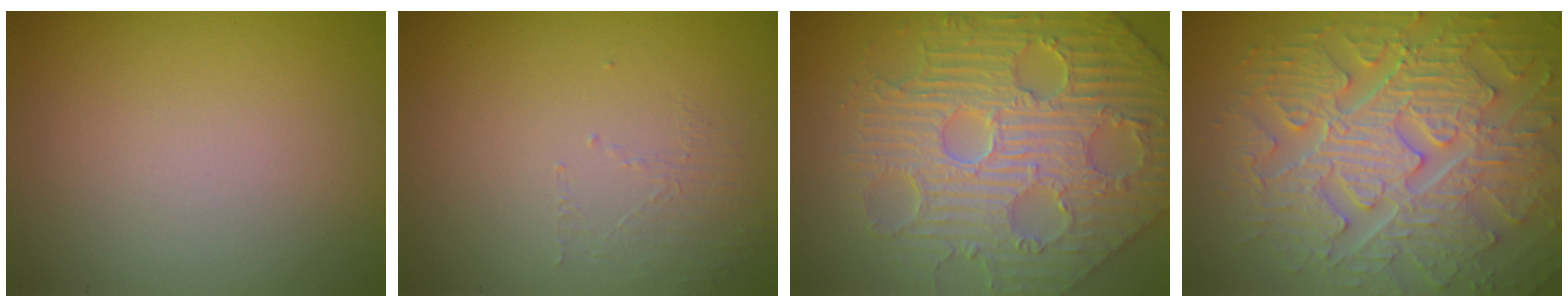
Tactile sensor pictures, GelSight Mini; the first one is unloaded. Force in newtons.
{"total": 1.4, "press": 0.4, "slide": 1.4}
{"total": 7.2, "press": 6.0, "slide": 3.9}
{"total": 9.2, "press": 6.8, "slide": 6.2}